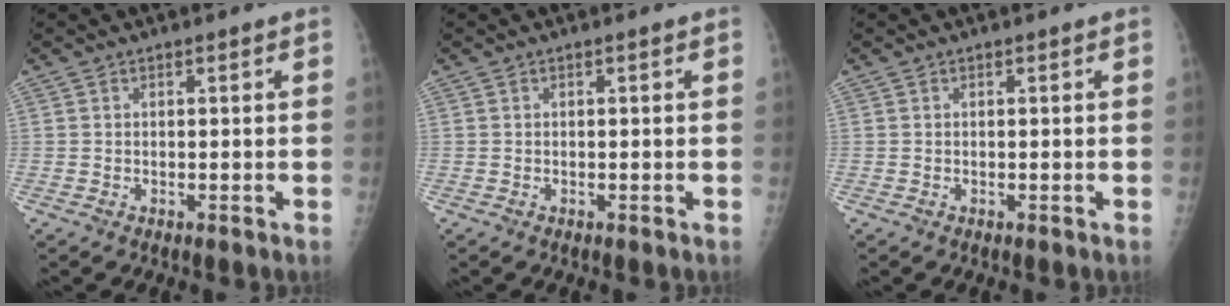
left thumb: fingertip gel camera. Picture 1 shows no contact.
{"total": 0.0}
{"total": 0.0}